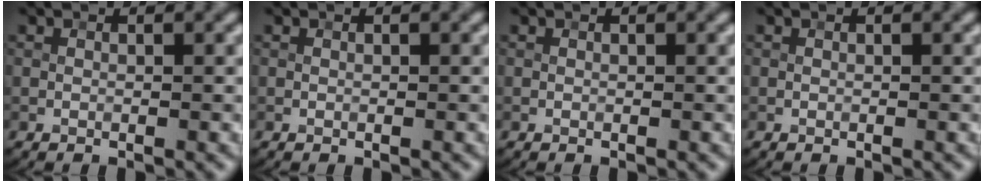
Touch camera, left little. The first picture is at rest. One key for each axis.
{"total": 0.0}
{"total": 0.0}
{"total": 0.0}